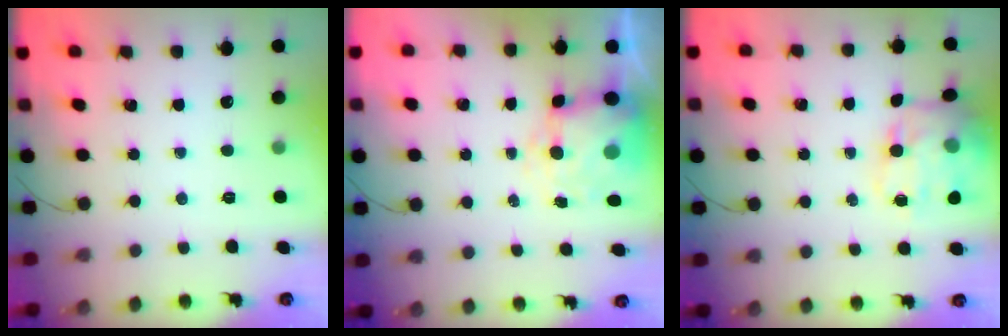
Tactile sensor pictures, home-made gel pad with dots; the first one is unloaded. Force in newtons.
{"total": 8.4, "press": 8.2, "slide": 1.5}
{"total": 13.8, "press": 13.6, "slide": 2.3}